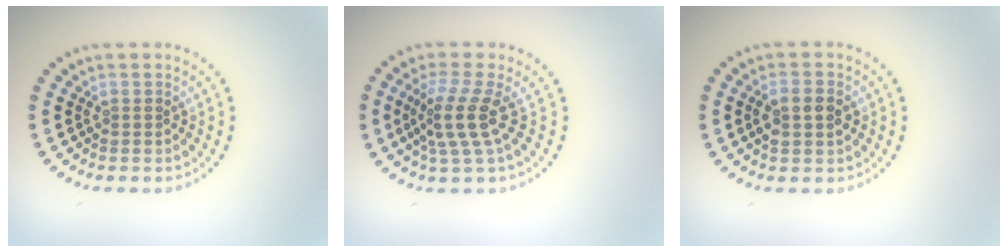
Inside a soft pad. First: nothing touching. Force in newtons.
{"total": 3.6, "press": 2.7, "slide": 2.4}
{"total": 2.3, "press": 2.3, "slide": 0.0}